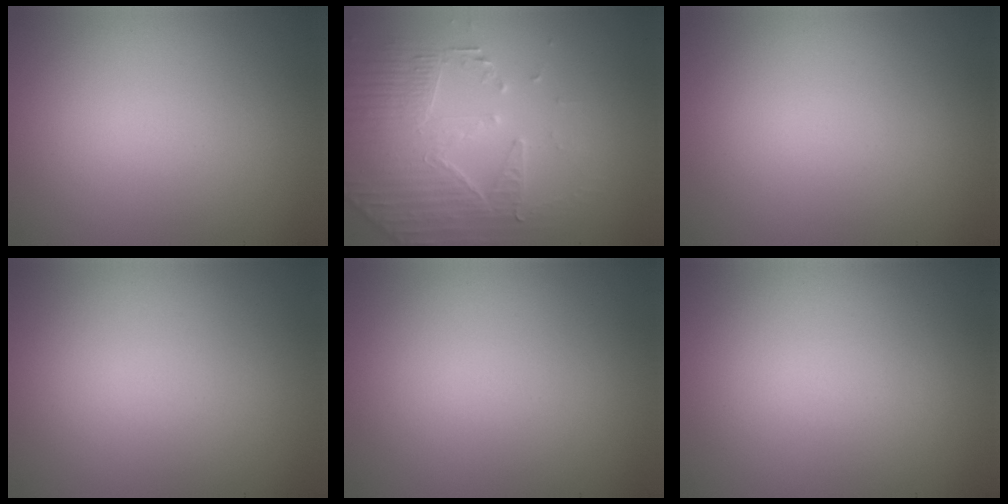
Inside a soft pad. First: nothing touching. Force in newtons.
{"total": 4.3, "press": 4.1, "slide": 1.3}
{"total": 0.0}
{"total": 0.0}
{"total": 0.0}
{"total": 0.0}